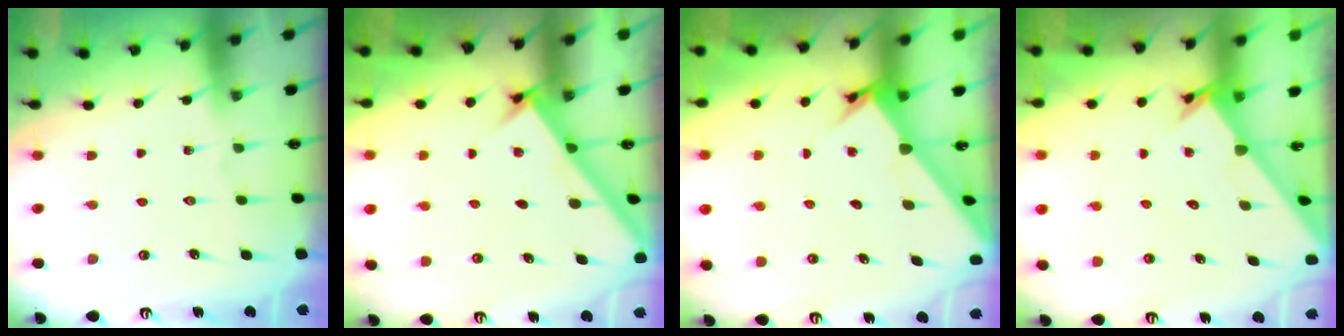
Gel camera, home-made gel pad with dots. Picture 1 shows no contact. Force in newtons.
{"total": 2.9, "press": 2.8, "slide": 0.3}
{"total": 2.4, "press": 2.4, "slide": 0.3}
{"total": 1.7, "press": 1.7, "slide": 0.1}